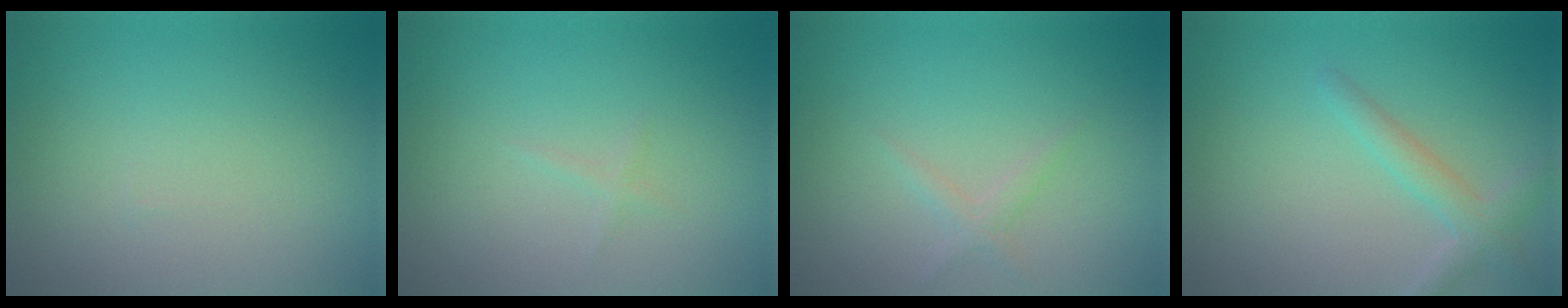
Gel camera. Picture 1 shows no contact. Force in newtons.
{"total": 0.5, "press": 0.5, "slide": 0.0}
{"total": 1.1, "press": 1.1, "slide": 0.0}
{"total": 2.3, "press": 2.3, "slide": 0.0}